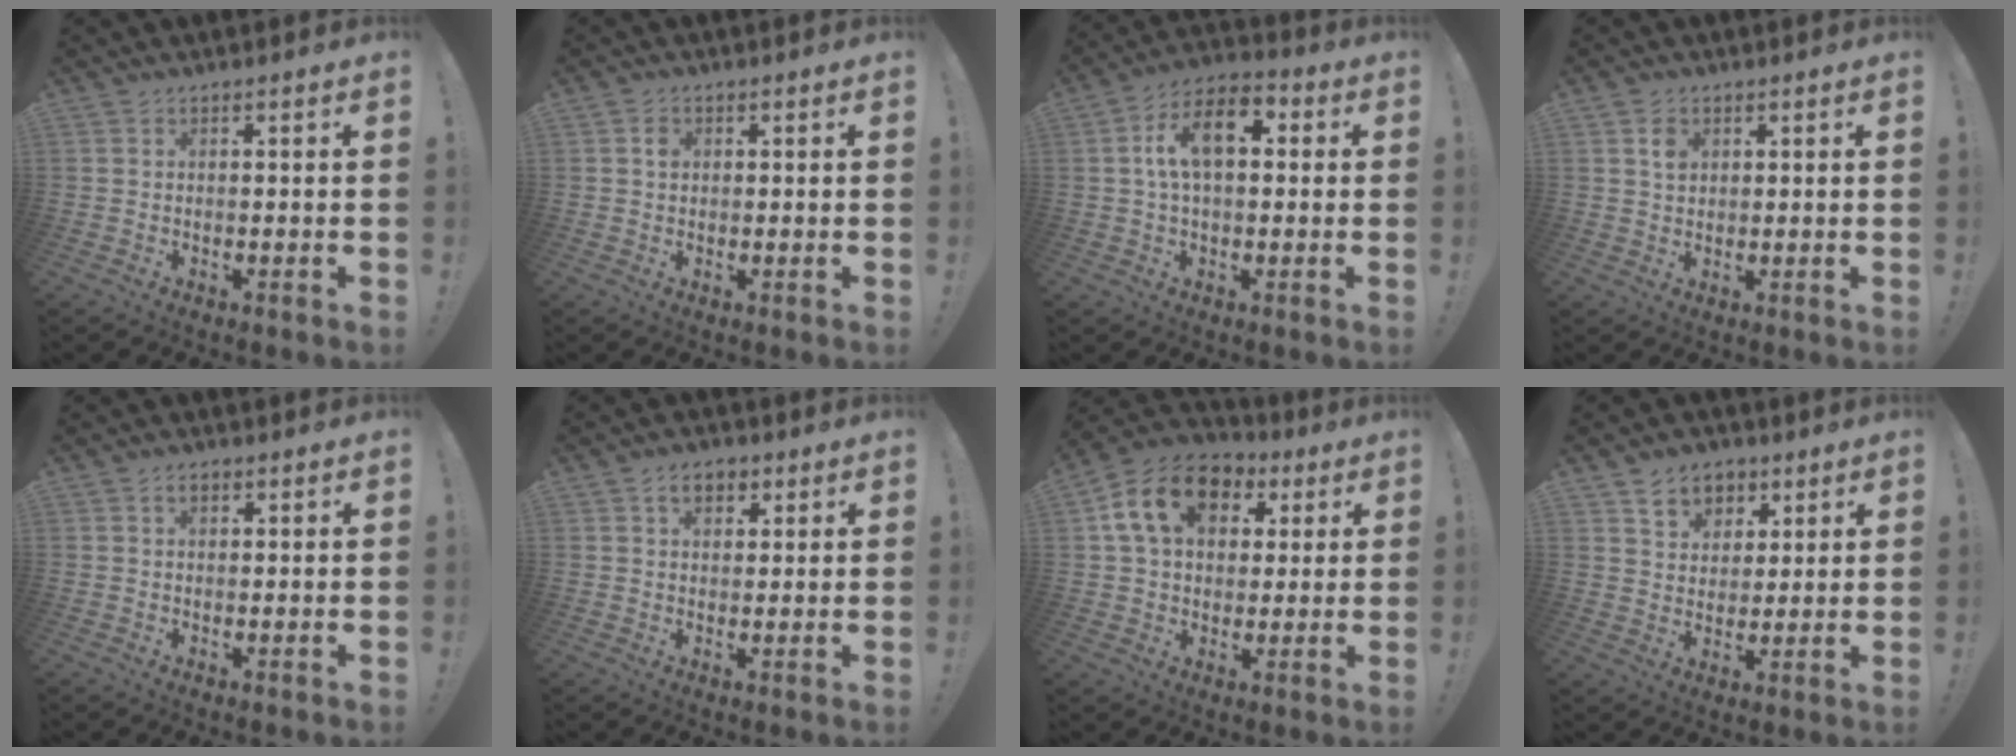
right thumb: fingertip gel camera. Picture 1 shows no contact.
{"total": 1.7, "force": [0.1, 1.5, 0.8], "torque": [-0.002, -0.001, -0.002]}
{"total": 12.4, "force": [2.5, 6.9, 10.0], "torque": [-0.166, 0.010, 0.045]}
{"total": 3.1, "force": [1.2, 2.5, 1.4], "torque": [-0.001, -0.008, 0.016]}
{"total": 1.8, "force": [0.9, 1.1, 1.1], "torque": [-0.021, 0.003, 0.015]}
{"total": 5.5, "force": [2.6, 3.6, 3.2], "torque": [-0.044, 0.002, 0.046]}
{"total": 15.8, "force": [5.4, 11.5, 9.4], "torque": [-0.147, -0.001, 0.104]}
{"total": 7.9, "force": [4.4, 6.3, 1.9], "torque": [-0.025, -0.032, 0.086]}